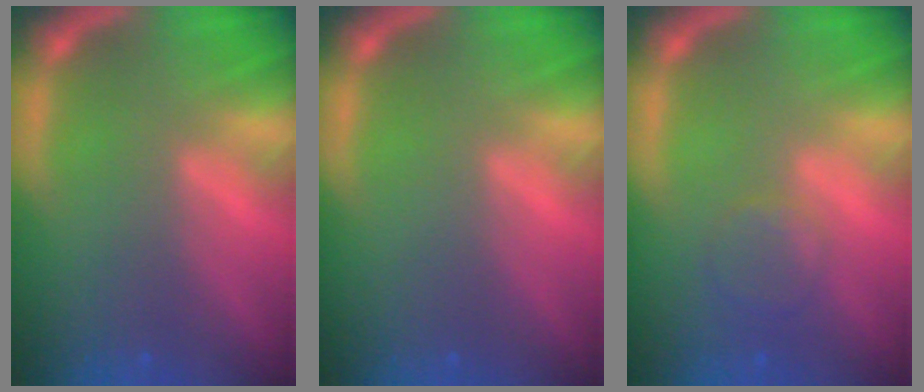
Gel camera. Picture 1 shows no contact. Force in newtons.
{"total": 0.0}
{"total": 2.4}